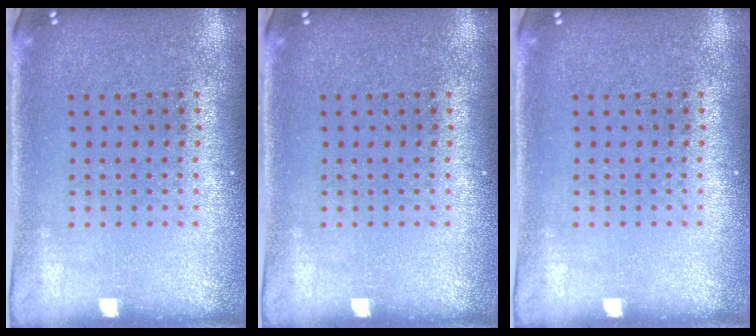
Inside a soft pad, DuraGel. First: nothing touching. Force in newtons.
{"total": 0.0}
{"total": 0.0}